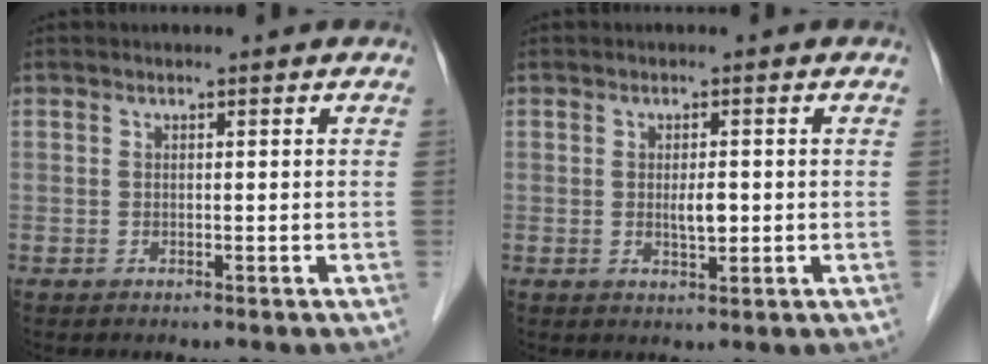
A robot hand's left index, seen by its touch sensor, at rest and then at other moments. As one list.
[{"total": 2.4, "force": [-0.1, 0.8, 2.2], "torque": [-0.040, -0.003, 0.000]}]